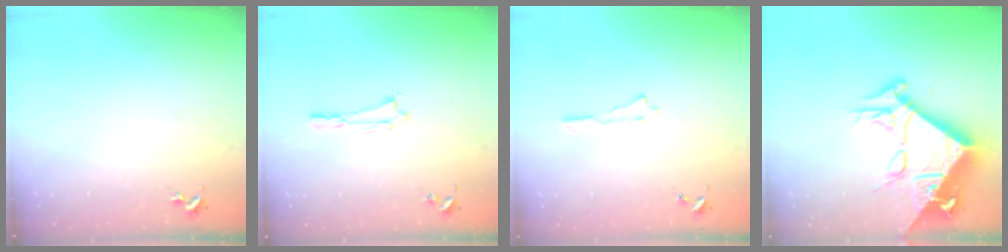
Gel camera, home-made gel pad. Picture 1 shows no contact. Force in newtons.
{"total": 0.7, "press": 0.7, "slide": 0.1}
{"total": 0.0}
{"total": 17.0, "press": 16.9, "slide": 1.6}